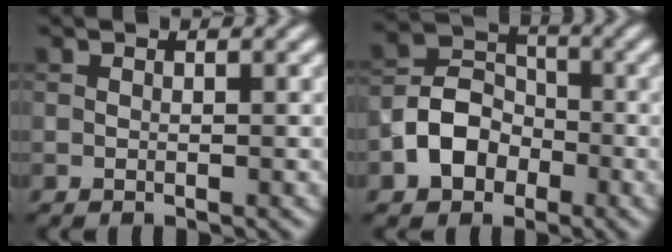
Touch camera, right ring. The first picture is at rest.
{"total": 4.9, "force": [-2.0, 3.8, 2.3], "torque": [-0.035, 0.005, -0.043]}